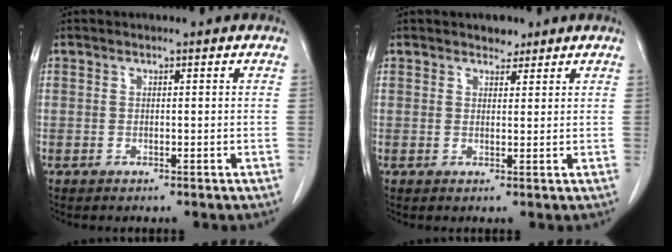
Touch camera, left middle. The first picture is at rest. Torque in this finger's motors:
{"motor_torque": [0.30, -0.25, -0.07, 0.00]}